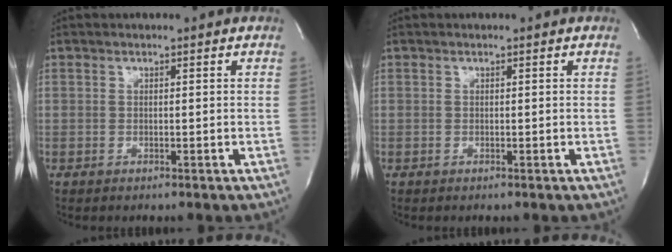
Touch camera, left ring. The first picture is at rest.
{"total": 0.0}